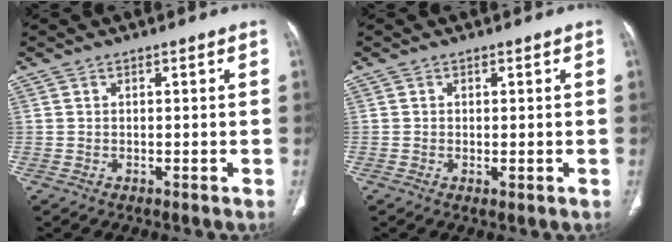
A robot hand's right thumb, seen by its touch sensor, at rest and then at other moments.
{"total": 0.9, "force": [-0.1, 0.4, 0.8], "torque": [-0.017, -0.004, -0.001]}